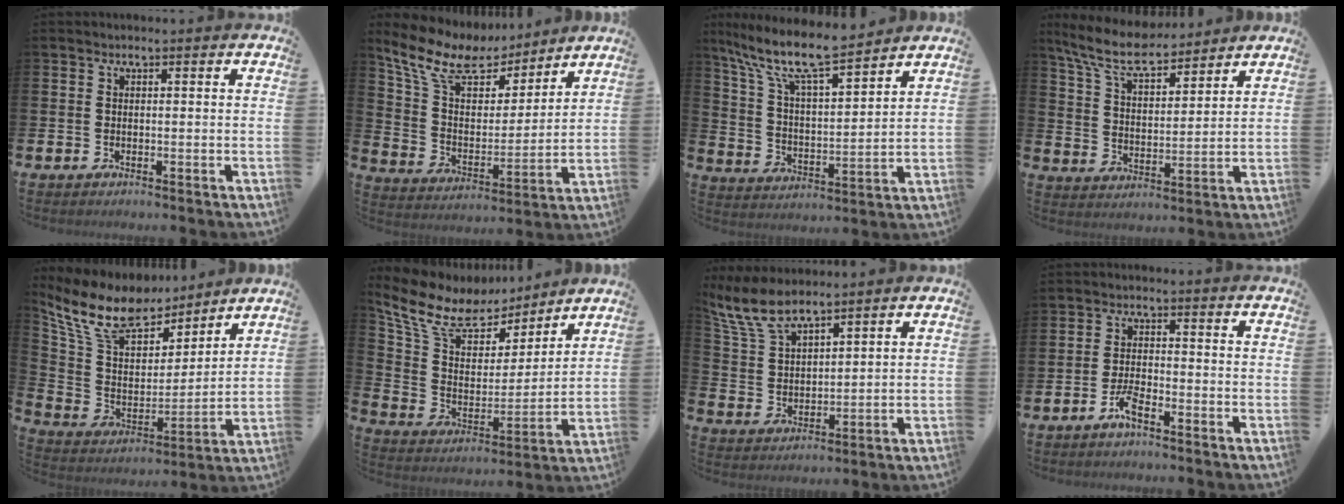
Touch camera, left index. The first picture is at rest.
{"total": 10.7, "force": [8.7, 4.8, 4.2], "torque": [-0.124, -0.048, 0.153]}
{"total": 10.9, "force": [9.5, 1.8, 5.0], "torque": [-0.132, -0.057, 0.163]}
{"total": 8.5, "force": [7.7, 1.9, 3.2], "torque": [-0.096, -0.037, 0.139]}
{"total": 12.1, "force": [10.4, 5.0, 3.7], "torque": [-0.128, -0.055, 0.188]}
{"total": 11.2, "force": [9.3, 5.1, 3.8], "torque": [-0.131, -0.047, 0.166]}
{"total": 7.5, "force": [6.7, 1.8, 2.9], "torque": [-0.086, -0.019, 0.126]}
{"total": 3.0, "force": [-2.1, 0.6, 2.0], "torque": [-0.049, 0.005, -0.039]}